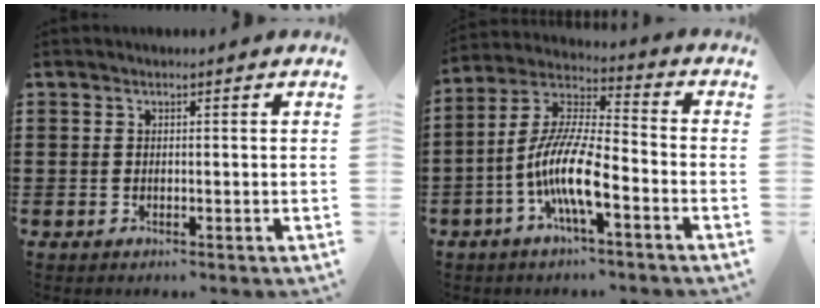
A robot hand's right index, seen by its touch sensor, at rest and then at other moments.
{"total": 11.0, "force": [-4.9, 2.5, 9.6], "torque": [-0.213, -0.014, -0.097]}